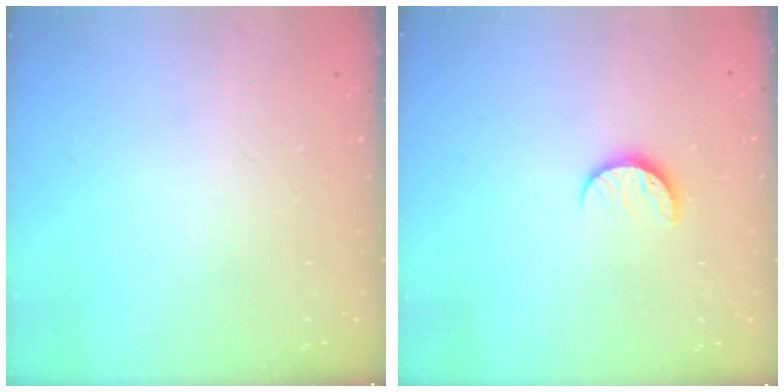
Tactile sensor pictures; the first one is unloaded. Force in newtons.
{"total": 7.1, "press": 7.1, "slide": 0.7}